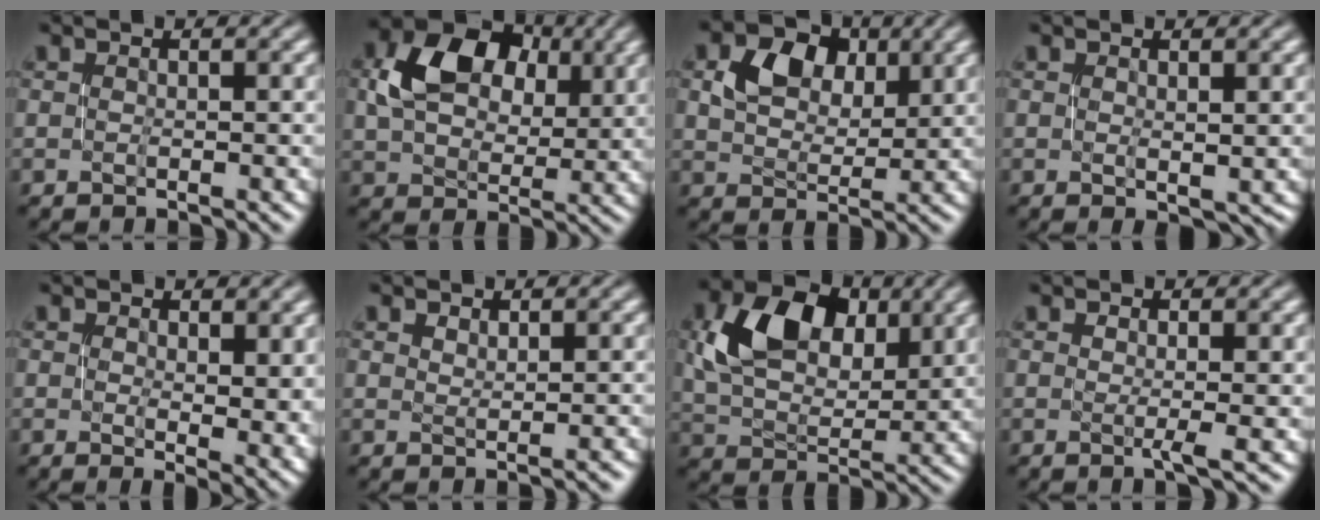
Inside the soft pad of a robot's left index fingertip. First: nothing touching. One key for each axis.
{"total": 9.0, "fx": 3.0, "fy": 6.3, "fz": 5.7, "tx": -0.111, "ty": 0.010, "tz": 0.050}
{"total": 5.2, "fx": 2.3, "fy": 3.6, "fz": 2.9, "tx": -0.057, "ty": 0.005, "tz": 0.039}
{"total": 1.4, "fx": 0.3, "fy": 0.6, "fz": 1.3, "tx": -0.016, "ty": 0.002, "tz": 0.009}
{"total": 5.5, "fx": 0.6, "fy": 2.5, "fz": 4.8, "tx": -0.056, "ty": -0.008, "tz": 0.014}
{"total": 0.5, "fx": 0.4, "fy": 0.2, "fz": 0.3, "tx": 0.002, "ty": 0.003, "tz": 0.005}
{"total": 9.2, "fx": 3.8, "fy": 5.8, "fz": 6.0, "tx": -0.112, "ty": 0.012, "tz": 0.066}
{"total": 1.2, "fx": 0.0, "fy": 0.3, "fz": 1.2, "tx": -0.020, "ty": -0.002, "tz": -0.003}